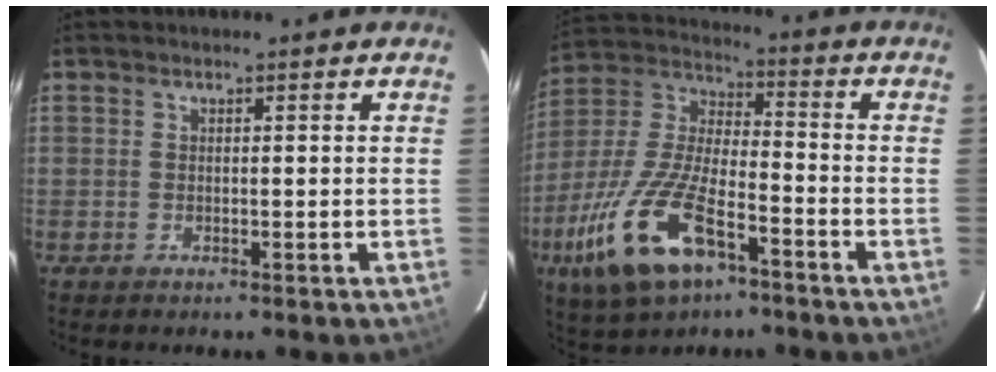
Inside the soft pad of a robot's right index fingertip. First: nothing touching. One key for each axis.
{"total": 18.9, "fx": -9.6, "fy": 7.3, "fz": 14.5, "tx": -0.320, "ty": -0.025, "tz": -0.181}